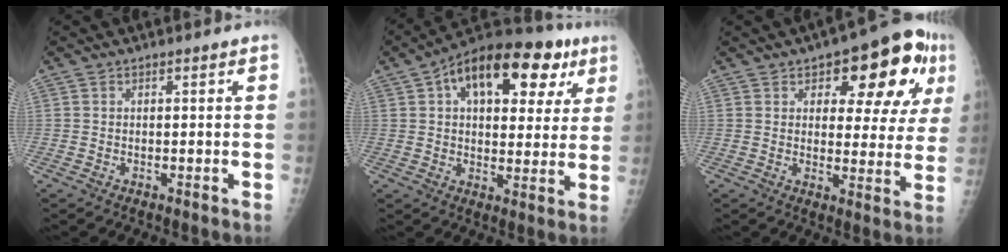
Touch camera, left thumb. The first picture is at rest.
{"total": 21.5, "force": [8.9, 11.6, 15.7], "torque": [-0.192, 0.022, 0.126]}
{"total": 16.5, "force": [6.9, 7.4, 13.0], "torque": [-0.128, 0.002, 0.086]}